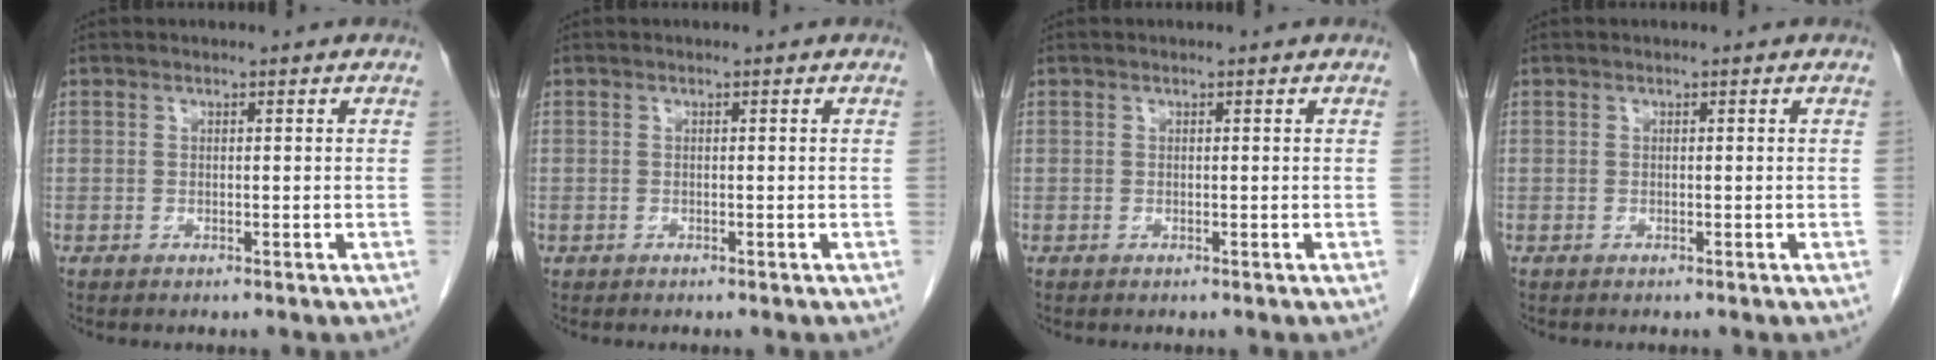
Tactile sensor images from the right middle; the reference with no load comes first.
{"total": 0.0}
{"total": 0.0}
{"total": 0.0}